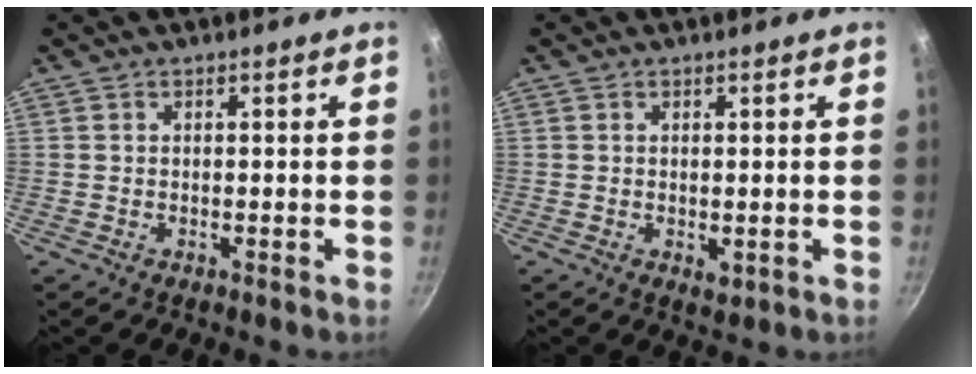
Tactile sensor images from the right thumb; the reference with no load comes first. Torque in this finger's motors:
{"motor_torque": [-0.28, 0.00, -0.26, 0.57, 0.06]}